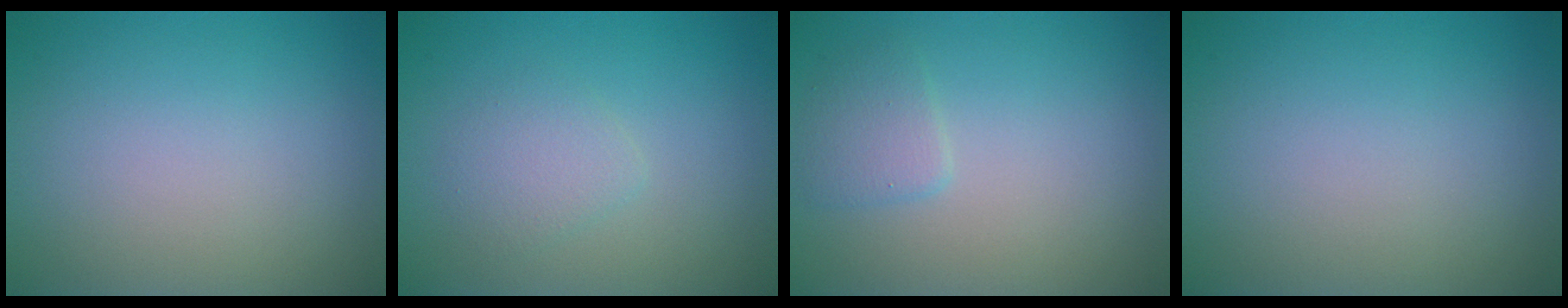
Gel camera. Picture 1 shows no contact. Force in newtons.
{"total": 1.8, "press": 1.8, "slide": 0.1}
{"total": 1.6, "press": 1.6, "slide": 0.0}
{"total": 0.0}